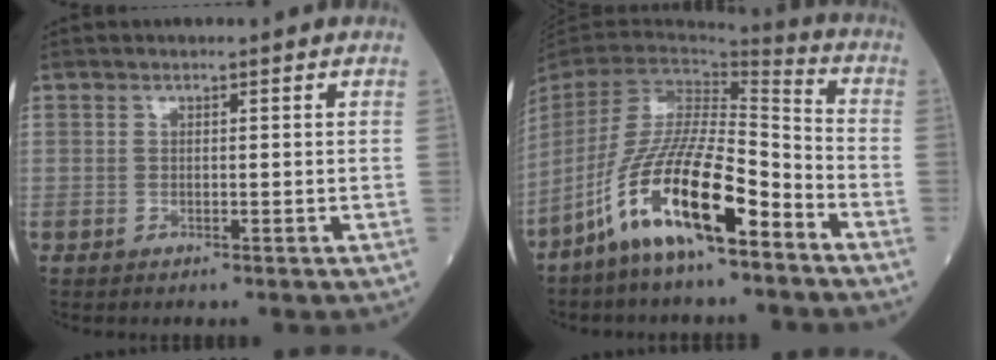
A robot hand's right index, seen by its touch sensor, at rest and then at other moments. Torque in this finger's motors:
{"motor_torque": [1.44, -0.70, 0.59, 0.16]}